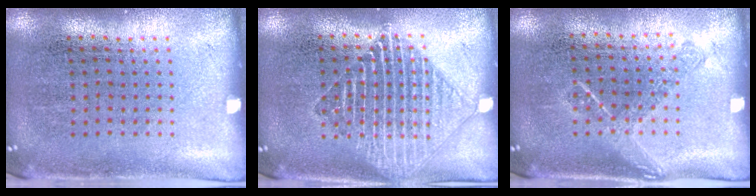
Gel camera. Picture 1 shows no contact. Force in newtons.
{"total": 1.7, "press": 1.7, "slide": 0.2}
{"total": 1.2, "press": 1.0, "slide": 0.6}